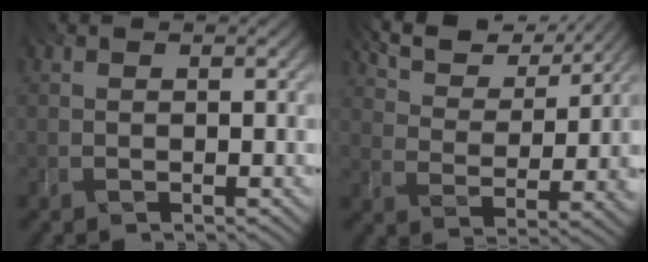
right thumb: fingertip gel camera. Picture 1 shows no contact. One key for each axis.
{"total": 8.6, "fx": 6.6, "fy": 2.7, "fz": 4.9, "tx": -0.104, "ty": -0.001, "tz": 0.112}